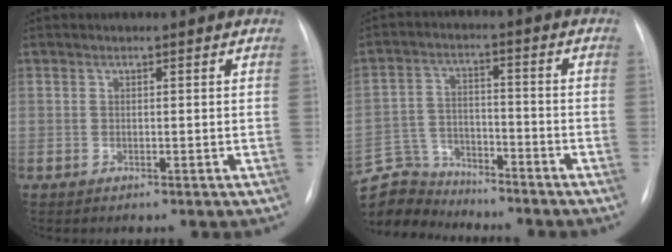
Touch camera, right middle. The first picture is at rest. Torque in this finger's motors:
{"motor_torque": [-0.01, -0.01, -0.02, -0.05]}